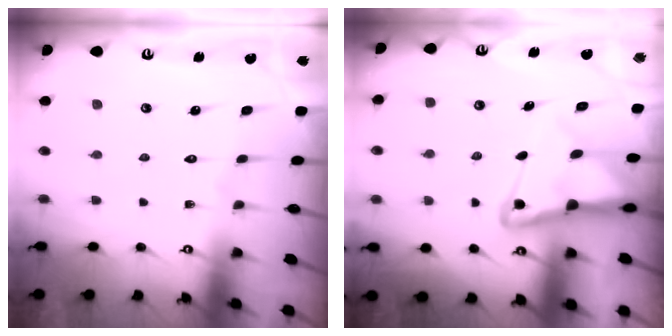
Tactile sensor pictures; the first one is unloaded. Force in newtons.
{"total": 9.4, "press": 9.3, "slide": 1.2}